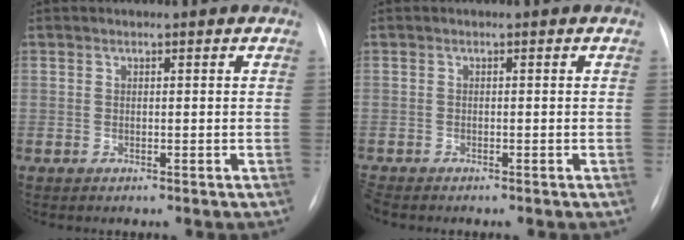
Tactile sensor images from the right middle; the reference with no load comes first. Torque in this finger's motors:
{"motor_torque": [-0.10, 0.11, 0.00, 0.00]}